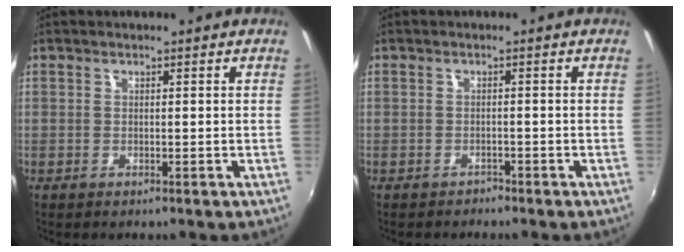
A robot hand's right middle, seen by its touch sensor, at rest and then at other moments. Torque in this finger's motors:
{"motor_torque": [0.15, -0.68, -0.16, -0.02]}